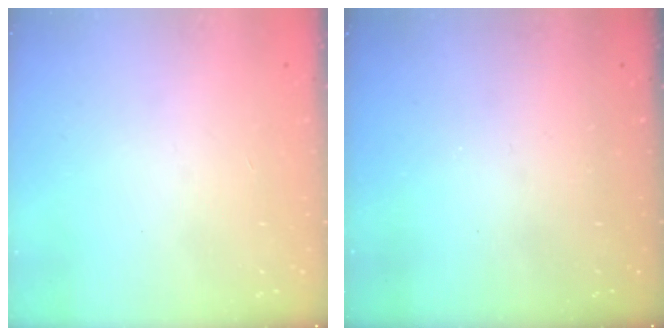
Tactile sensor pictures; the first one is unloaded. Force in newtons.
{"total": 0.0}